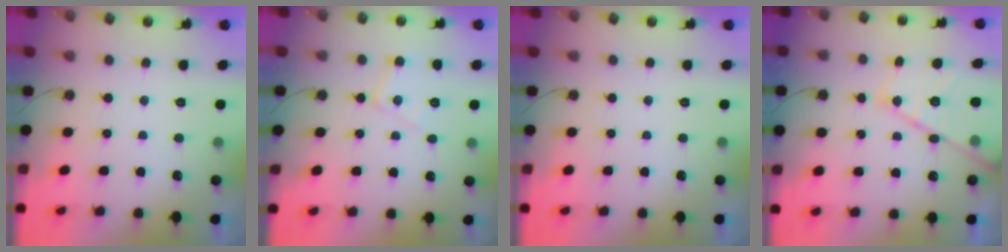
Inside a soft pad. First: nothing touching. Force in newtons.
{"total": 8.5, "press": 8.5, "slide": 0.6}
{"total": 0.0}
{"total": 15.8, "press": 15.7, "slide": 1.3}